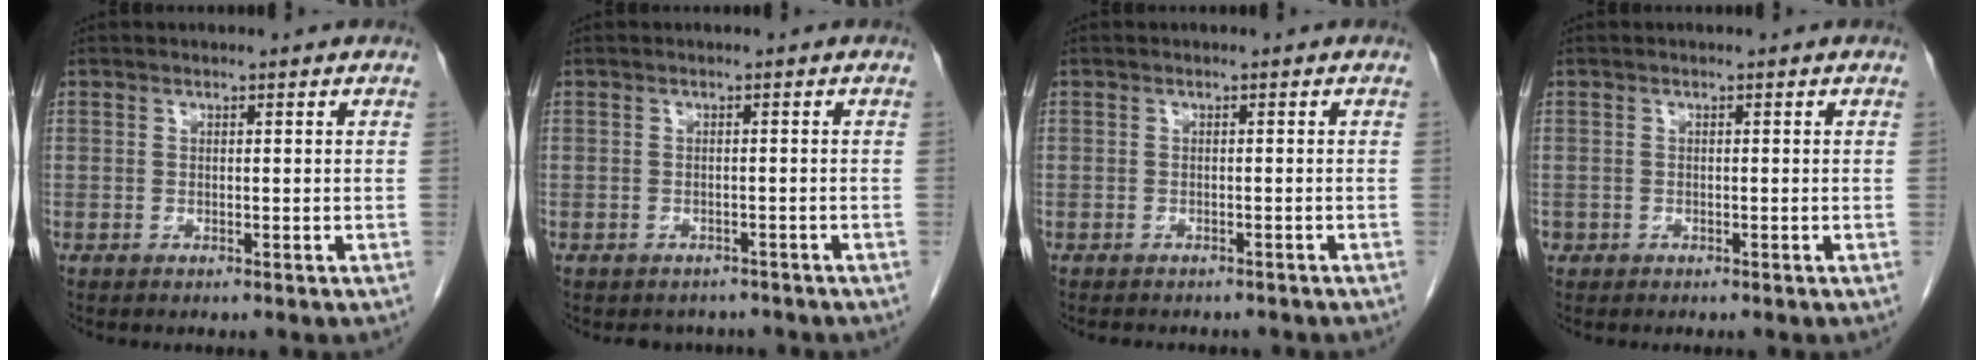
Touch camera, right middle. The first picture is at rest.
{"total": 3.2, "force": [-2.8, 1.6, 0.0], "torque": [-0.001, 0.004, -0.038]}
{"total": 5.5, "force": [-4.8, 1.8, 2.0], "torque": [-0.024, -0.001, -0.053]}
{"total": 0.5, "force": [-0.2, 0.5, 0.0], "torque": [-0.004, 0.004, -0.004]}